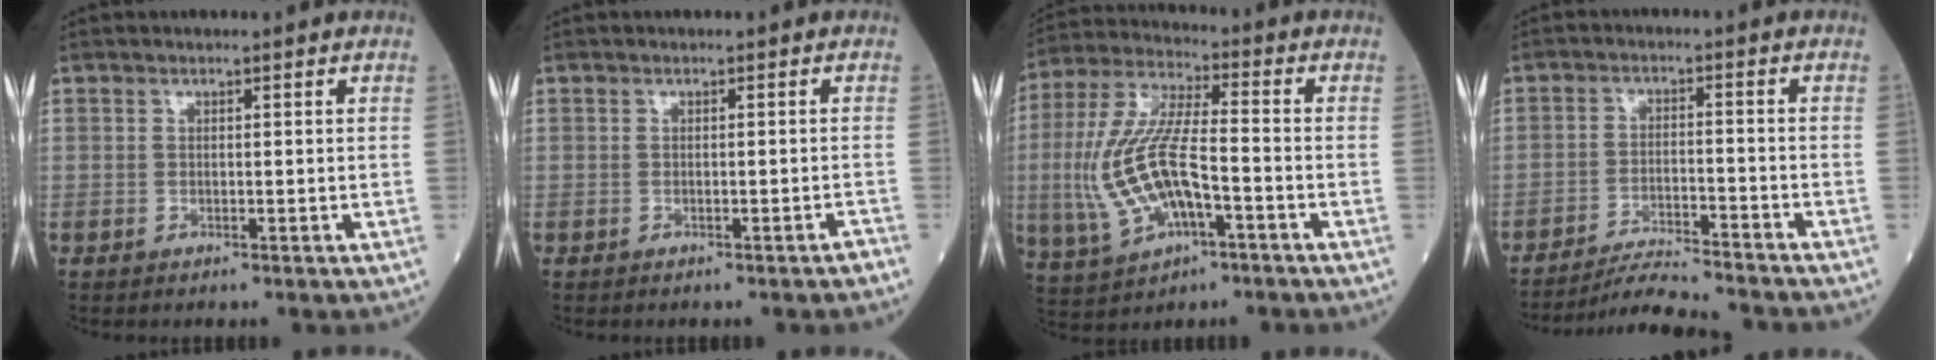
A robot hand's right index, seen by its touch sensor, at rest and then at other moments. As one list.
[{"total": 0.7, "force": [-0.6, 0.0, 0.5], "torque": [-0.012, 0.005, -0.007]}, {"total": 14.4, "force": [-3.3, 4.5, 13.2], "torque": [-0.295, 0.002, -0.056]}, {"total": 10.3, "force": [-9.9, -0.6, 3.0], "torque": [-0.043, -0.015, -0.162]}]